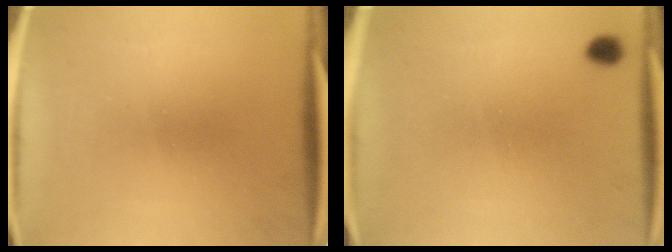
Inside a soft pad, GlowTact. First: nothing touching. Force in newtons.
{"total": 2.9}